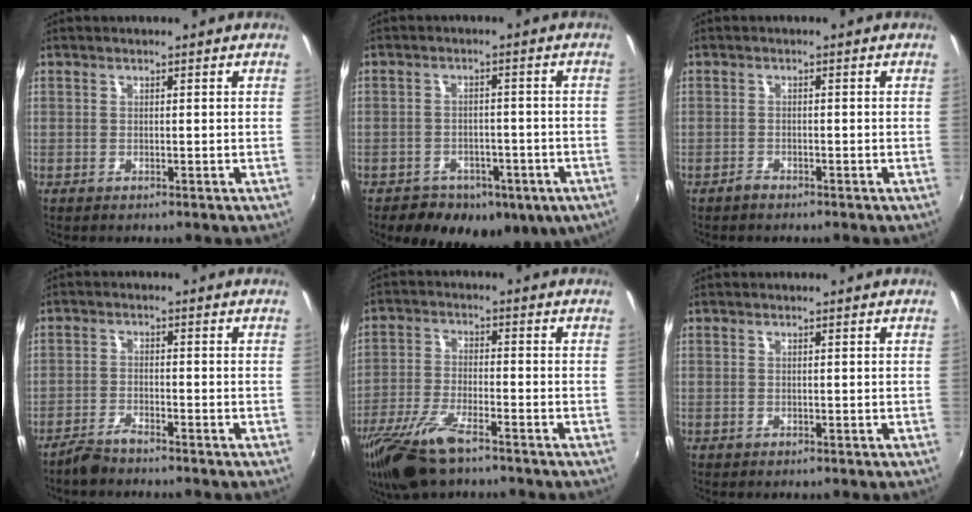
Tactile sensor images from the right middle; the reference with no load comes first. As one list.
[{"total": 16.3, "force": [-10.0, 9.8, 8.3], "torque": [-0.177, -0.003, -0.122]}, {"total": 1.0, "force": [-1.0, 0.1, -0.1], "torque": [-0.002, 0.003, -0.019]}, {"total": 3.7, "force": [-3.4, 0.4, 1.5], "torque": [-0.046, -0.003, -0.068]}, {"total": 11.5, "force": [-8.1, 3.1, 7.6], "torque": [-0.174, -0.029, -0.160]}, {"total": 0.0}]